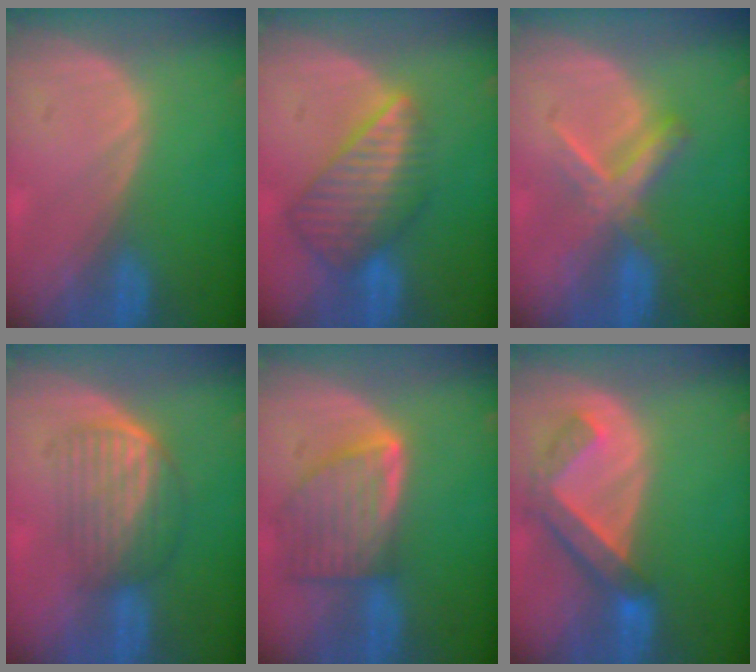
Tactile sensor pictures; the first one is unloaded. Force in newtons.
{"total": 8.7, "press": 7.6, "slide": 4.2}
{"total": 5.5, "press": 5.5, "slide": 1.0}
{"total": 7.0, "press": 5.9, "slide": 3.8}
{"total": 8.0, "press": 7.2, "slide": 3.5}
{"total": 6.2, "press": 6.0, "slide": 1.4}